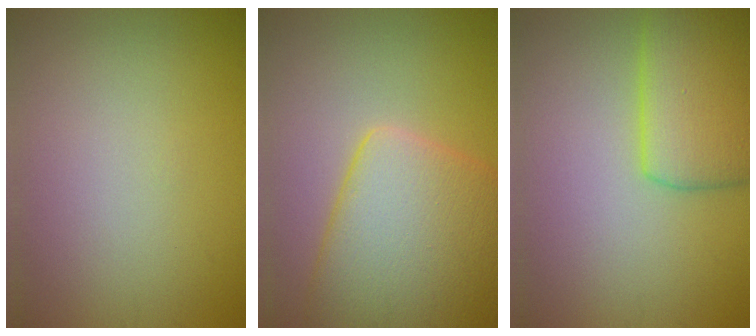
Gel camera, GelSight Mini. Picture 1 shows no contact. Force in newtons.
{"total": 9.6, "press": 9.6, "slide": 0.6}
{"total": 5.7, "press": 5.7, "slide": 0.2}